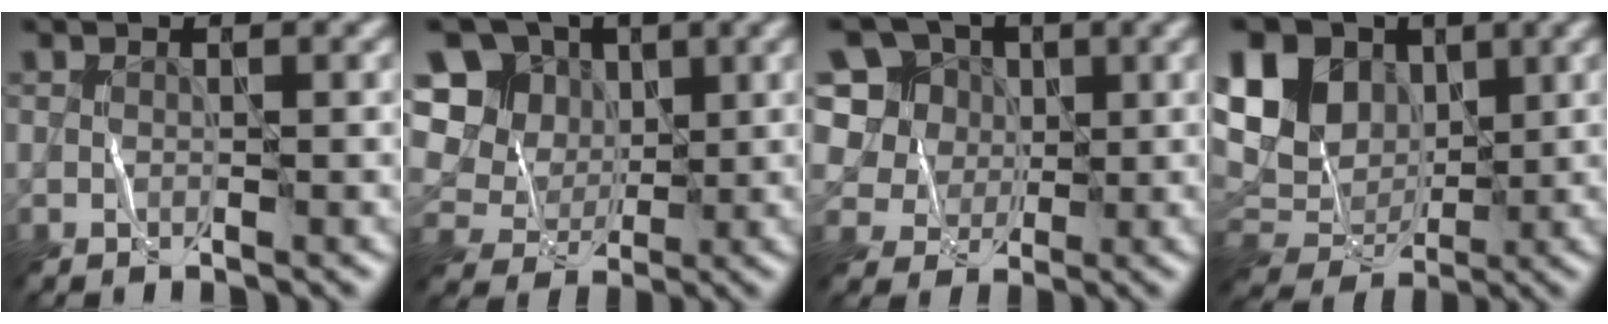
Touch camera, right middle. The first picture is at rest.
{"total": 11.2, "force": [3.1, 9.8, 4.4], "torque": [-0.129, 0.023, 0.055]}
{"total": 9.0, "force": [2.7, 7.8, 3.5], "torque": [-0.090, 0.027, 0.038]}
{"total": 14.1, "force": [3.7, 10.8, 8.3], "torque": [-0.172, 0.035, 0.047]}